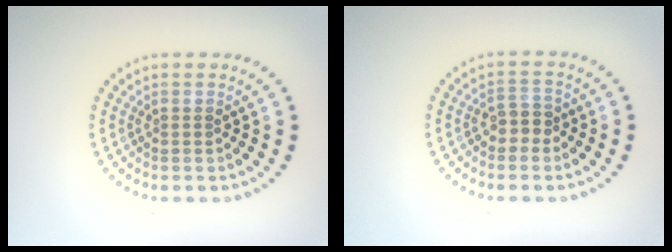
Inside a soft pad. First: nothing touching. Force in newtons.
{"total": 1.9, "press": 1.8, "slide": 0.7}